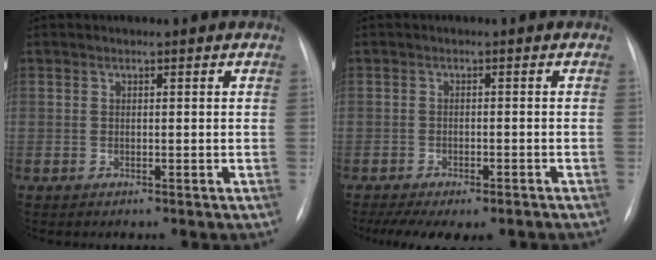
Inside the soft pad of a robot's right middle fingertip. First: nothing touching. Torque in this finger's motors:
{"motor_torque": [0.49, -0.75, 0.06, 0.00]}